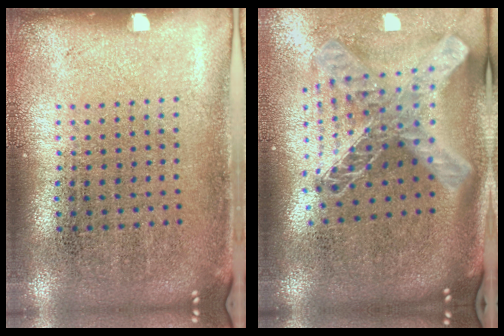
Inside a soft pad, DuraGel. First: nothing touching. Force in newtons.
{"total": 2.9, "press": 2.0, "slide": 2.1}